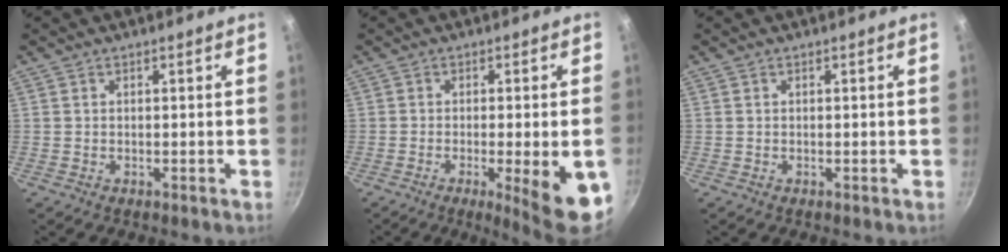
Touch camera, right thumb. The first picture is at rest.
{"total": 11.5, "force": [-3.6, 2.1, 10.7], "torque": [-0.131, 0.002, -0.044]}
{"total": 0.0}